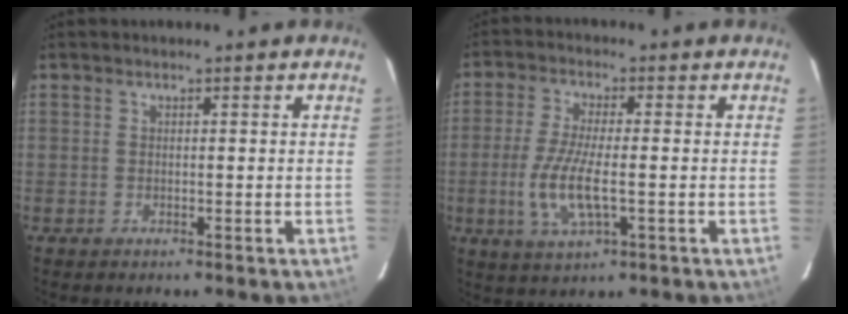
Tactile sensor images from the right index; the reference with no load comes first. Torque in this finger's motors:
{"motor_torque": [0.20, 0.01, 0.22, 0.11]}